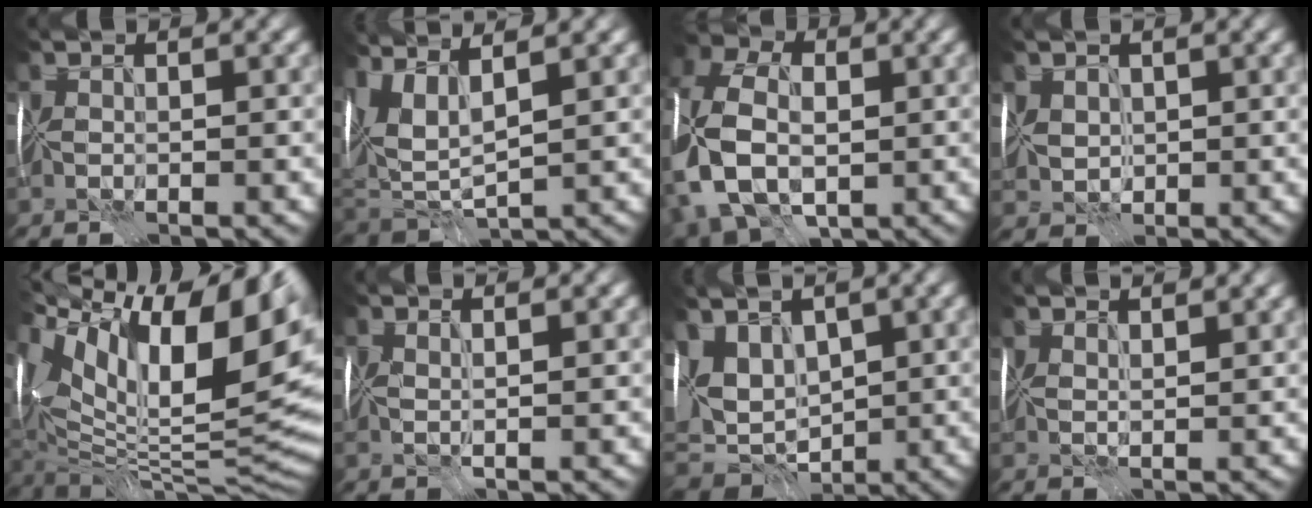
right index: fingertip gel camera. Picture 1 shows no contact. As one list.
[{"total": 6.0, "force": [2.6, 1.9, 5.0], "torque": [-0.120, -0.001, 0.058]}, {"total": 13.7, "force": [-3.1, 9.5, 9.4], "torque": [-0.196, -0.008, -0.062]}, {"total": 1.8, "force": [0.6, 1.4, 0.9], "torque": [-0.033, -0.001, 0.028]}, {"total": 17.4, "force": [4.5, 7.3, 15.2], "torque": [-0.232, 0.000, 0.097]}, {"total": 1.0, "force": [0.3, -0.7, 0.7], "torque": [-0.011, -0.003, 0.005]}, {"total": 8.1, "force": [2.5, 5.1, 5.8], "torque": [-0.117, 0.012, 0.057]}, {"total": 3.4, "force": [3.1, 0.4, 1.5], "torque": [-0.028, 0.003, 0.049]}]